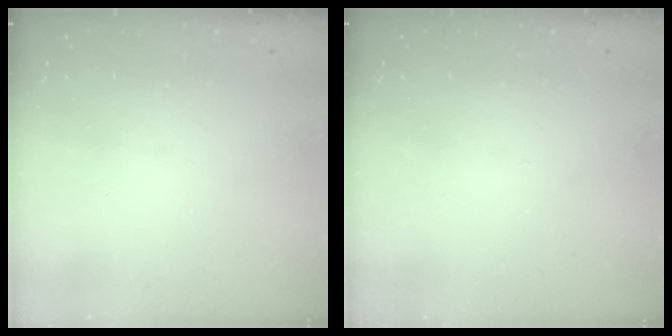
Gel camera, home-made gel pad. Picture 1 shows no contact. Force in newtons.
{"total": 0.0}